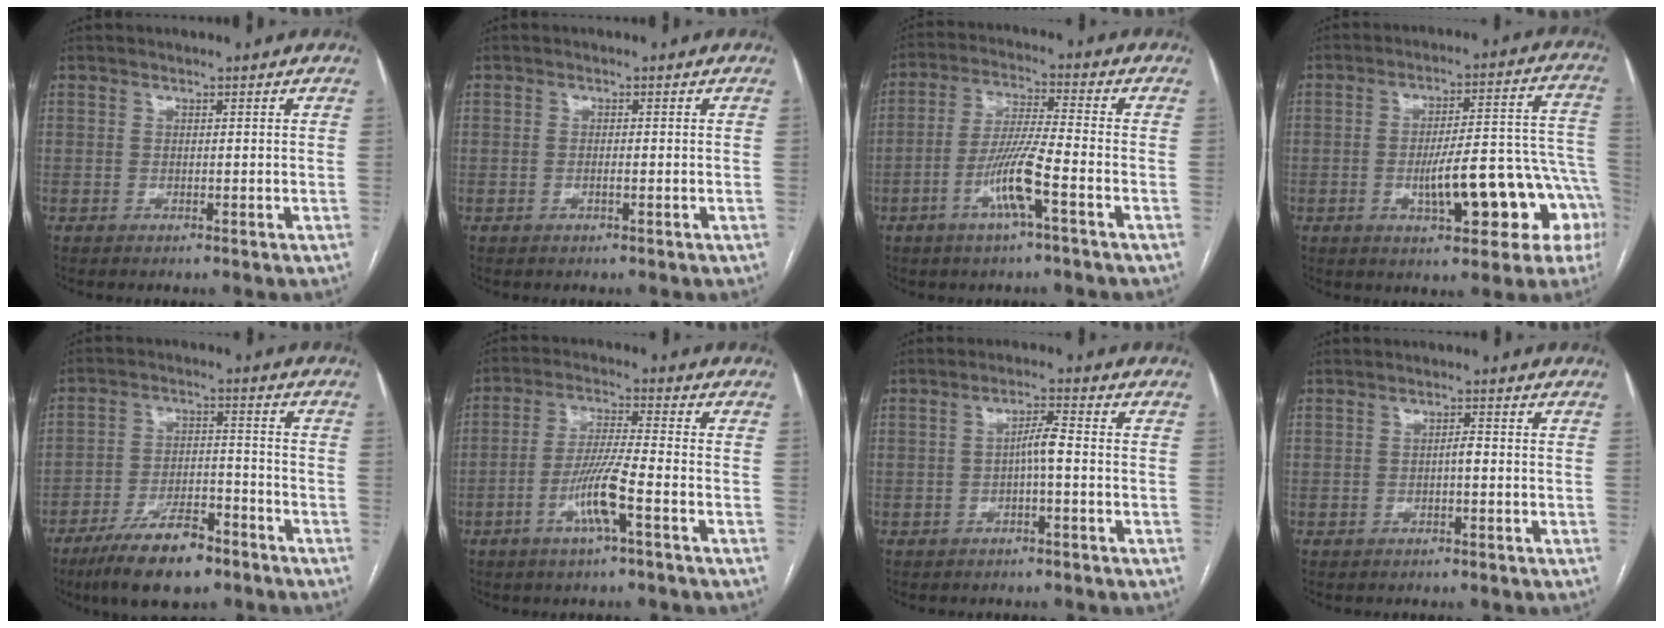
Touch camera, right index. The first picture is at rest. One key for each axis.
{"total": 0.6, "fx": -0.2, "fy": 0.0, "fz": 0.6, "tx": -0.013, "ty": 0.001, "tz": -0.004}
{"total": 8.4, "fx": -3.6, "fy": -0.1, "fz": 7.5, "tx": -0.152, "ty": -0.001, "tz": -0.071}
{"total": 15.1, "fx": -5.0, "fy": 4.7, "fz": 13.5, "tx": -0.137, "ty": 0.043, "tz": -0.056}
{"total": 11.7, "fx": -8.3, "fy": 3.6, "fz": 7.5, "tx": -0.132, "ty": -0.006, "tz": -0.144}
{"total": 7.6, "fx": -3.2, "fy": -0.1, "fz": 6.9, "tx": -0.139, "ty": -0.001, "tz": -0.064}
{"total": 3.3, "fx": -0.7, "fy": 0.3, "fz": 3.2, "tx": -0.054, "ty": 0.010, "tz": -0.011}
{"total": 1.4, "fx": -0.4, "fy": 0.3, "fz": 1.3, "tx": -0.021, "ty": 0.003, "tz": -0.007}